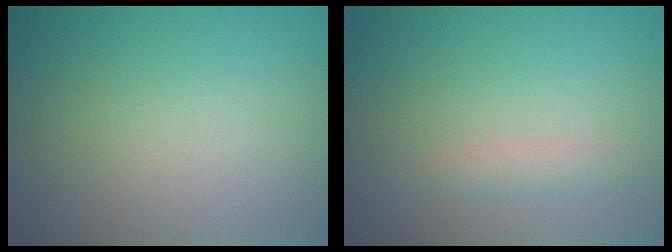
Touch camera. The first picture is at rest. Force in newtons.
{"total": 1.2, "press": 1.2, "slide": 0.0}